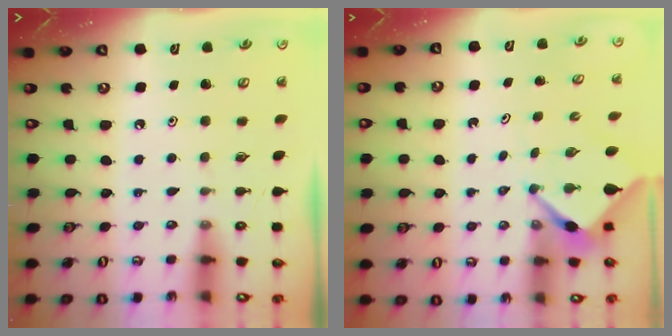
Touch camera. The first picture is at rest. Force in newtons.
{"total": 2.9, "press": 2.9, "slide": 0.4}